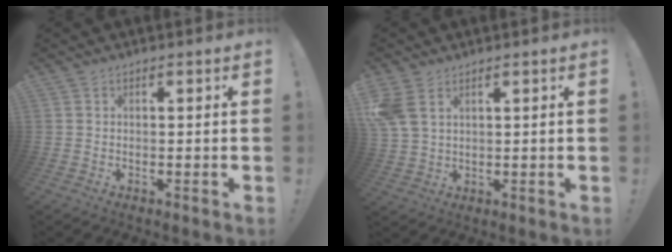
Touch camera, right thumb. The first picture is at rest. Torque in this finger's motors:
{"motor_torque": [1.02, 1.65, 1.08, 0.31, 0.13]}